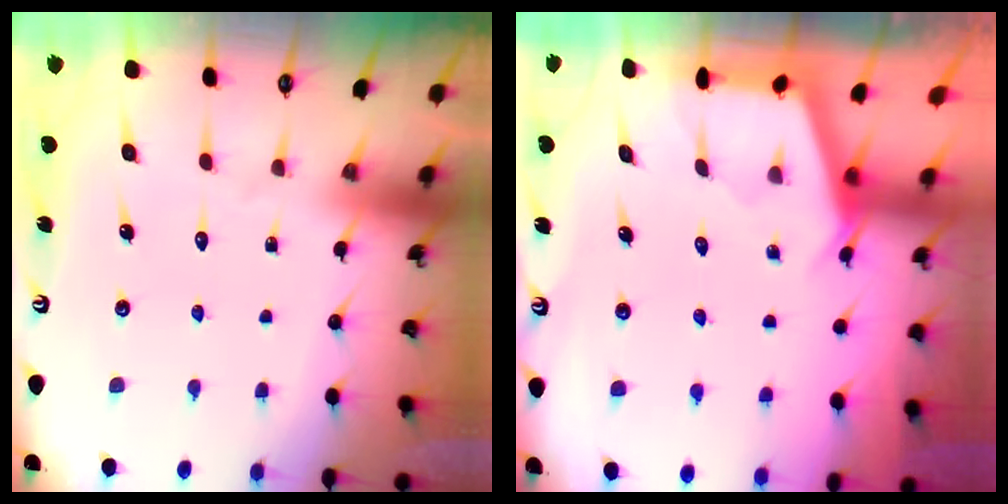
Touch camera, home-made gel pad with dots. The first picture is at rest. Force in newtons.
{"total": 2.9, "press": 2.9, "slide": 0.3}